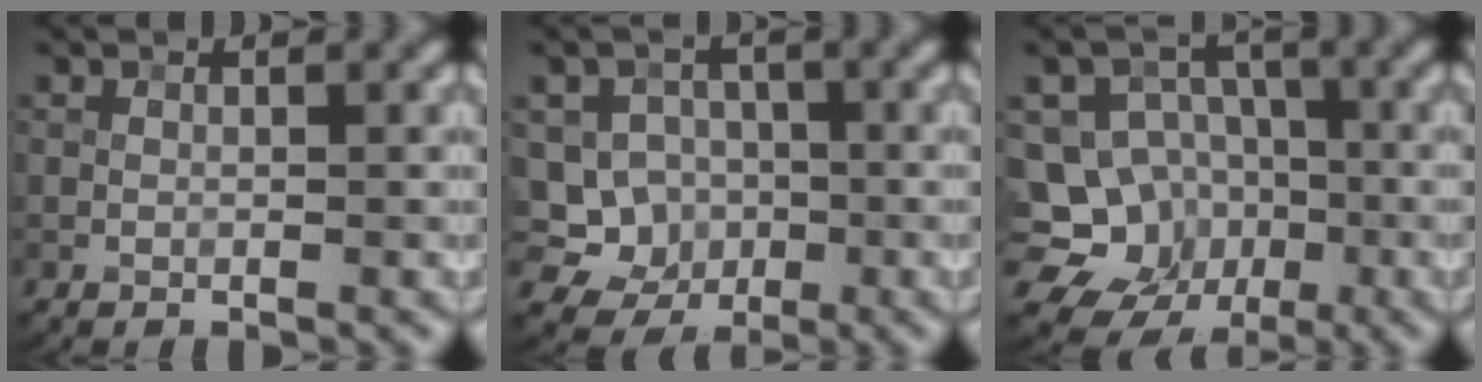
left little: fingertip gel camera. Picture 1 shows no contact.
{"total": 8.0, "force": [-2.2, 7.2, 2.5], "torque": [-0.026, 0.019, -0.064]}
{"total": 12.9, "force": [-4.2, 11.6, 3.9], "torque": [-0.096, 0.000, -0.074]}